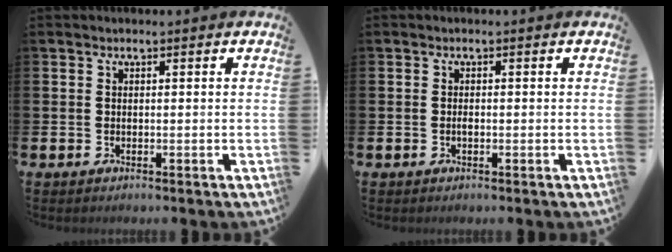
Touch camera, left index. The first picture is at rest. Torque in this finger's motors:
{"motor_torque": [0.20, 0.15, 0.00, 0.02]}